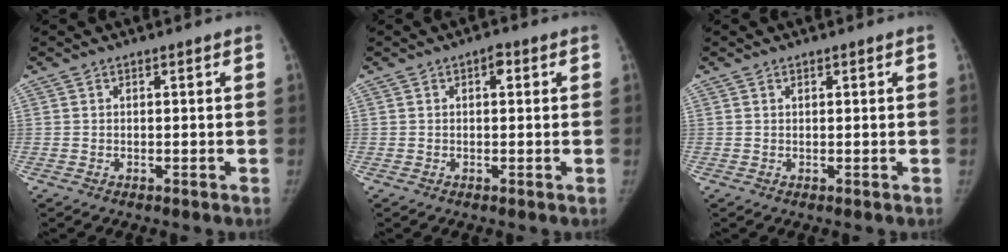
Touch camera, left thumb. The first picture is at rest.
{"total": 1.9, "force": [0.7, 1.0, 1.5], "torque": [-0.015, 0.003, 0.006]}
{"total": 0.6, "force": [0.4, 0.3, 0.3], "torque": [-0.004, -0.002, 0.007]}